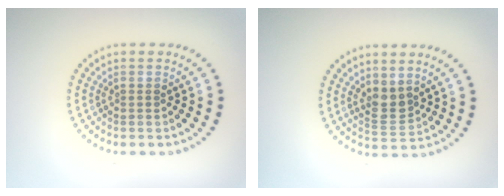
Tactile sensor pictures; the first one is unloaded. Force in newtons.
{"total": 2.1, "press": 1.8, "slide": 1.1}